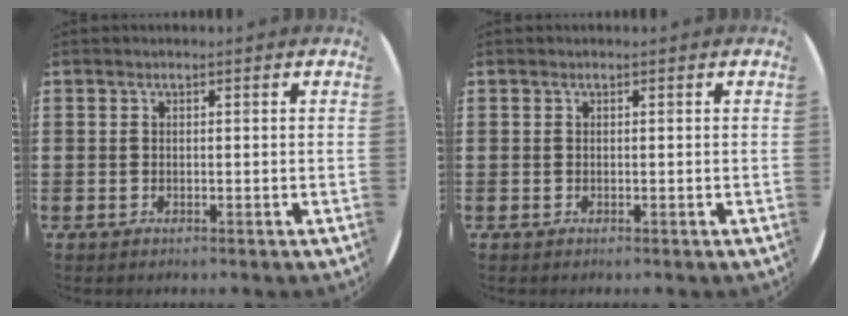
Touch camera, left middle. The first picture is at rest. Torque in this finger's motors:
{"motor_torque": [-0.03, 0.03, 0.00, 0.00]}